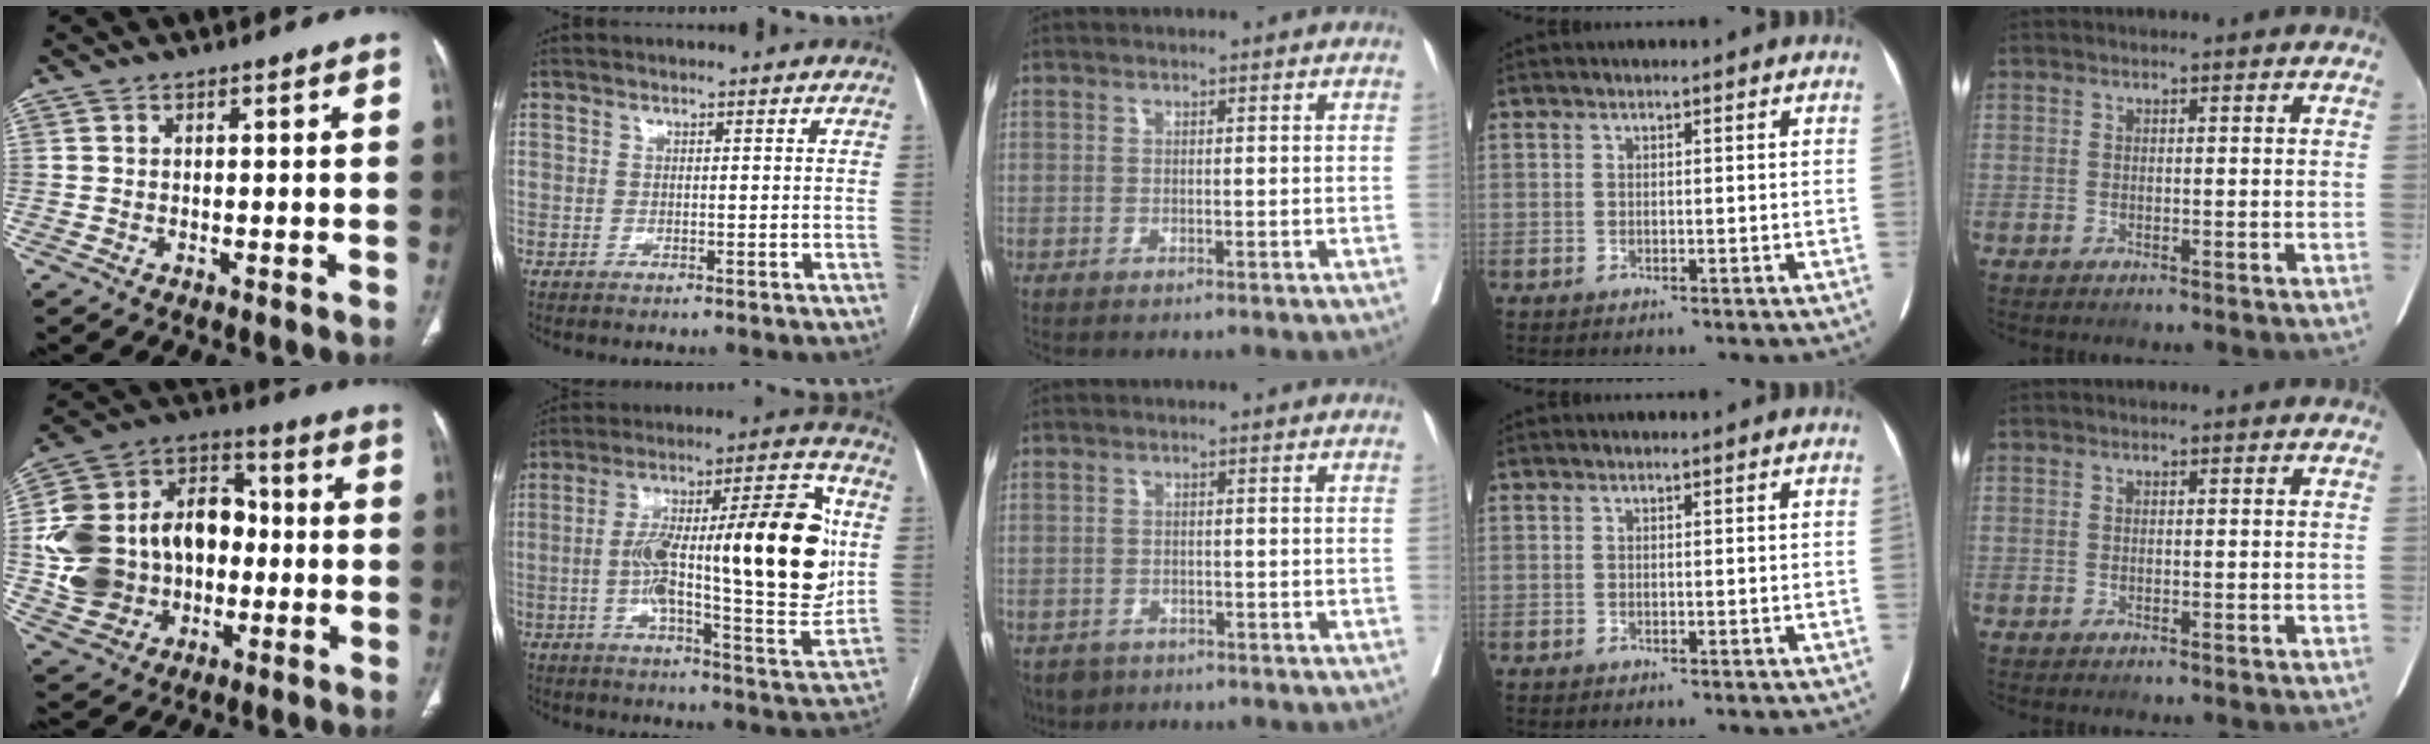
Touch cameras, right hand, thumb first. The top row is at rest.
{"thumb": {"total": 23.4, "force": [-1.2, 18.0, 14.9], "torque": [-0.259, 0.043, -0.006]}, "index": {"total": 25.1, "force": [1.2, 4.8, 24.6], "torque": [-0.334, 0.035, 0.015]}, "middle": {"total": 3.3, "force": [-2.5, 2.2, 0.4], "torque": [-0.003, 0.001, -0.040]}}